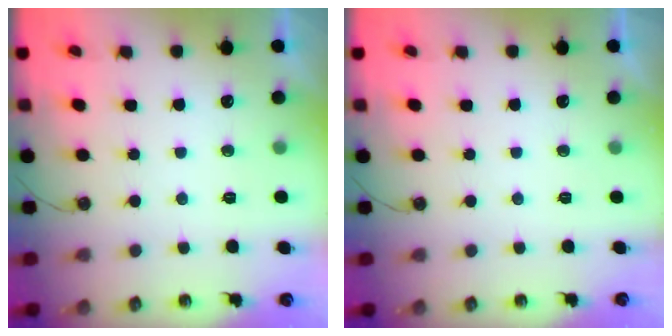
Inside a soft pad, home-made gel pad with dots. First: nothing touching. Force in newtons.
{"total": 0.0}